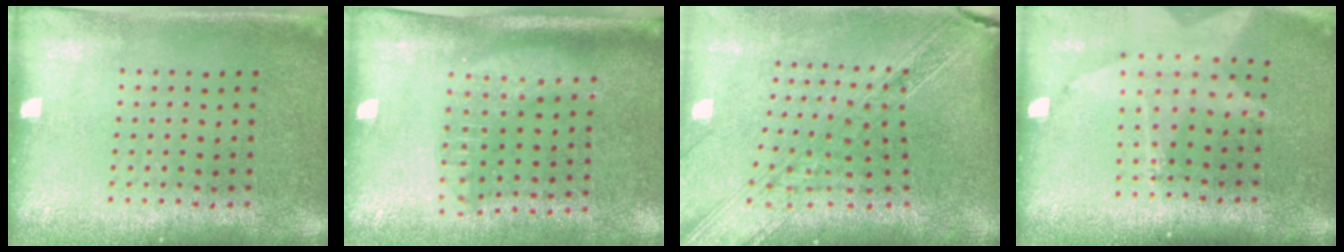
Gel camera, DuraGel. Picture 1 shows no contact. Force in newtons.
{"total": 1.8, "press": 1.5, "slide": 1.0}
{"total": 2.8, "press": 2.3, "slide": 1.7}
{"total": 1.8, "press": 1.5, "slide": 1.0}